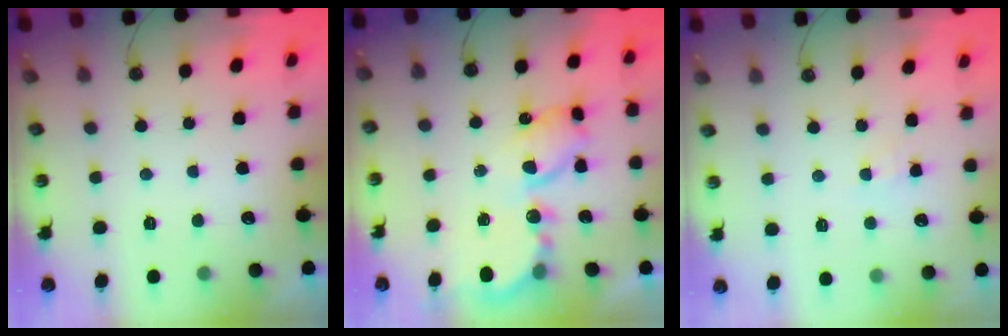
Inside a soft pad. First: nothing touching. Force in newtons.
{"total": 9.1, "press": 9.1, "slide": 0.7}
{"total": 4.4, "press": 4.4, "slide": 0.6}